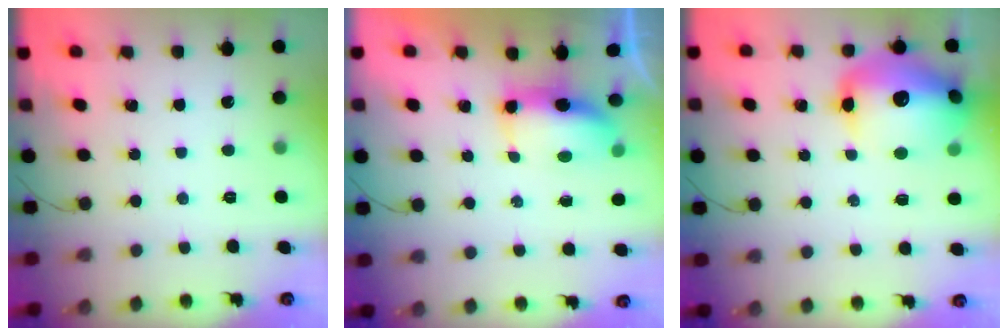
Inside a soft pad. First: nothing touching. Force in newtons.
{"total": 7.4, "press": 7.1, "slide": 2.1}
{"total": 19.4, "press": 19.0, "slide": 3.8}